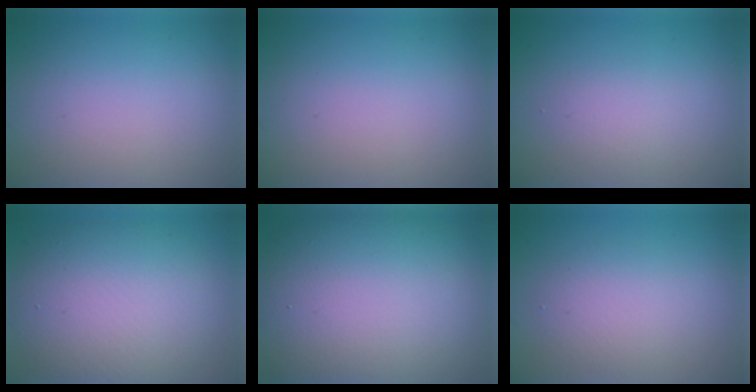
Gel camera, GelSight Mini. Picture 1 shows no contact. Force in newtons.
{"total": 0.0}
{"total": 1.6, "press": 1.6, "slide": 0.1}
{"total": 8.6, "press": 8.6, "slide": 0.3}
{"total": 14.6, "press": 14.6, "slide": 0.3}
{"total": 2.9, "press": 2.9, "slide": 0.3}